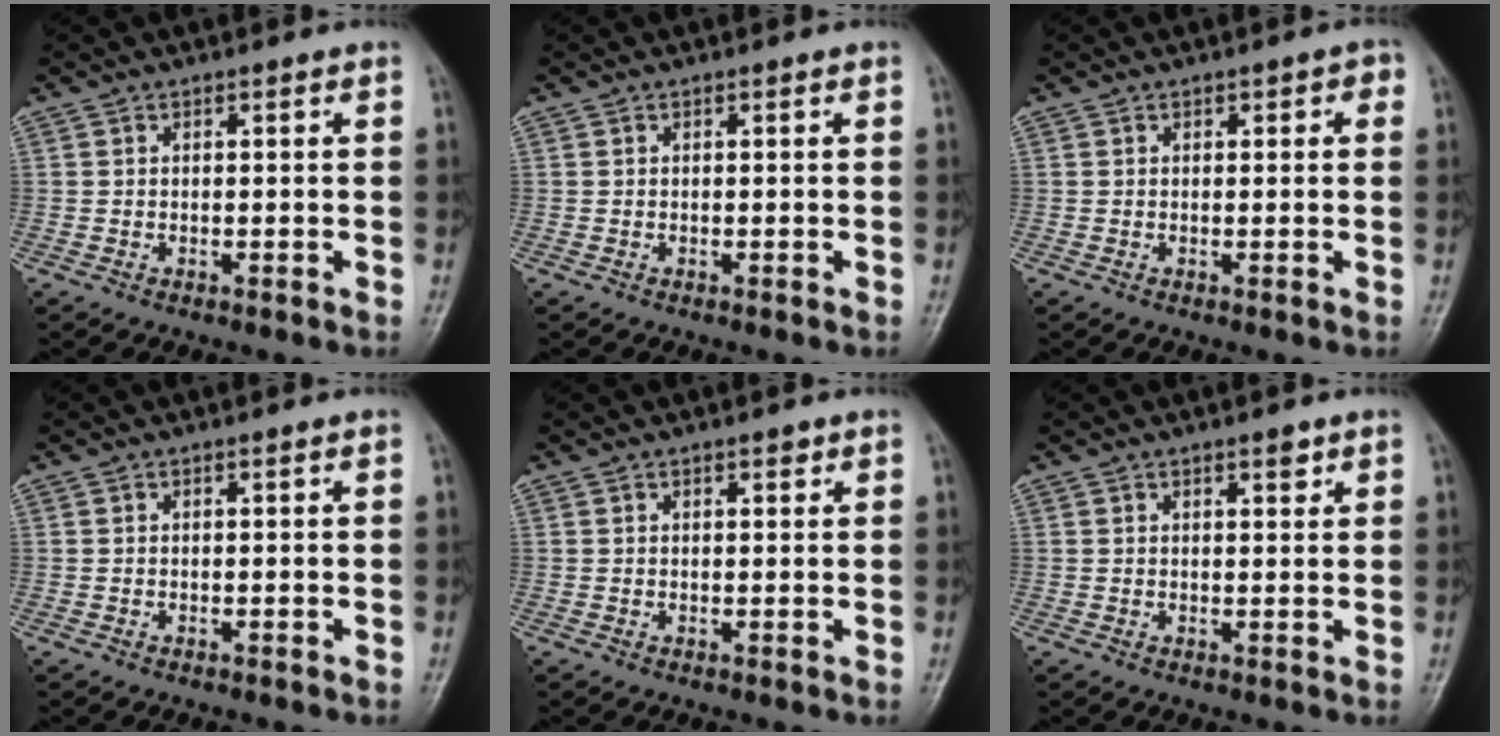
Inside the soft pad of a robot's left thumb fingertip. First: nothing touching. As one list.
[{"total": 0.0}, {"total": 2.1, "force": [0.7, 1.1, 1.6], "torque": [-0.008, 0.002, 0.006]}, {"total": 0.0}, {"total": 1.5, "force": [0.9, 0.6, 1.0], "torque": [-0.008, -0.002, 0.011]}, {"total": 2.3, "force": [1.5, 0.8, 1.6], "torque": [-0.016, -0.007, 0.021]}]